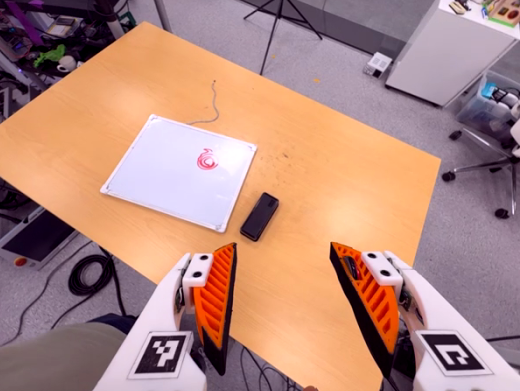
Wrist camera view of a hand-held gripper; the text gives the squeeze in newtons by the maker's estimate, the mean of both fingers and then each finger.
{"total": 0.0}